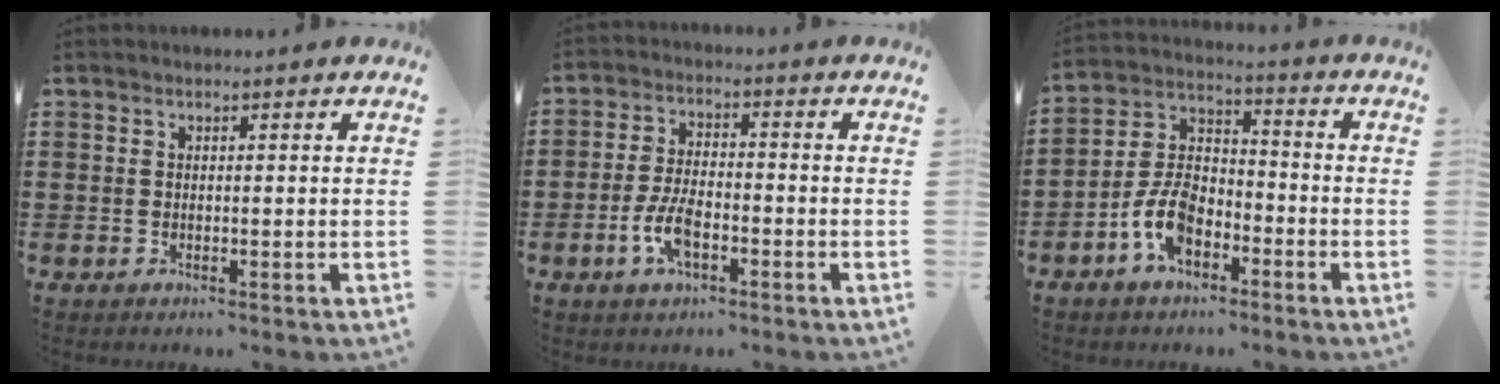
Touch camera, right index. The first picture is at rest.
{"total": 5.8, "force": [-2.3, 2.7, 4.7], "torque": [-0.113, -0.005, -0.047]}
{"total": 8.4, "force": [-4.0, 4.6, 5.7], "torque": [-0.145, 0.003, -0.080]}